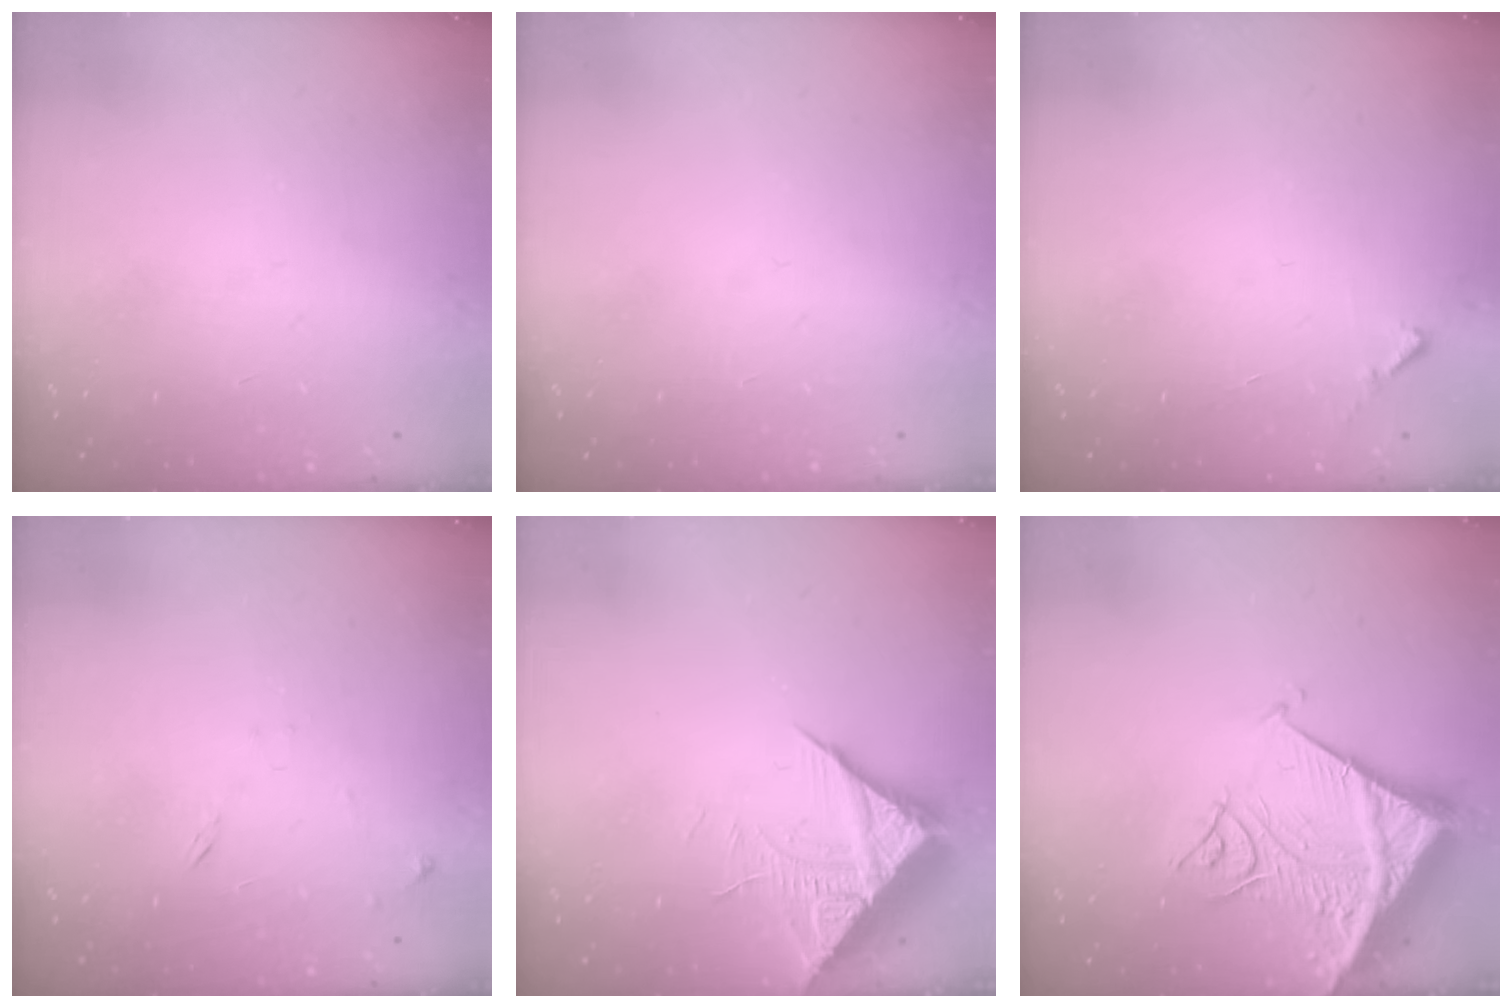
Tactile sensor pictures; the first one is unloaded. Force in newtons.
{"total": 0.0}
{"total": 4.4, "press": 4.4, "slide": 0.3}
{"total": 6.7, "press": 6.7, "slide": 0.6}
{"total": 10.0, "press": 10.0, "slide": 0.6}
{"total": 16.9, "press": 16.7, "slide": 2.3}